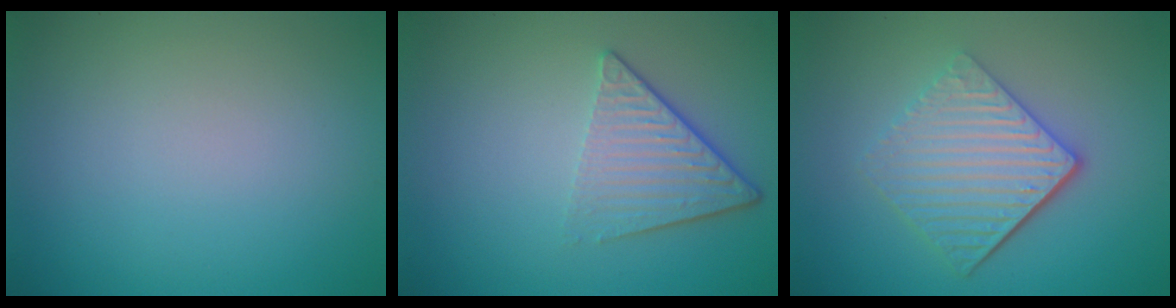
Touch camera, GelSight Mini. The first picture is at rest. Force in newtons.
{"total": 4.3, "press": 3.1, "slide": 3.0}
{"total": 5.5, "press": 3.9, "slide": 3.8}